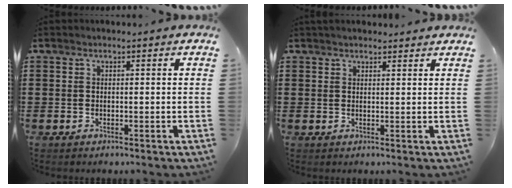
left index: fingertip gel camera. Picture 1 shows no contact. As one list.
[{"total": 1.5, "force": [1.5, 0.3, 0.3], "torque": [-0.007, 0.003, 0.029]}]